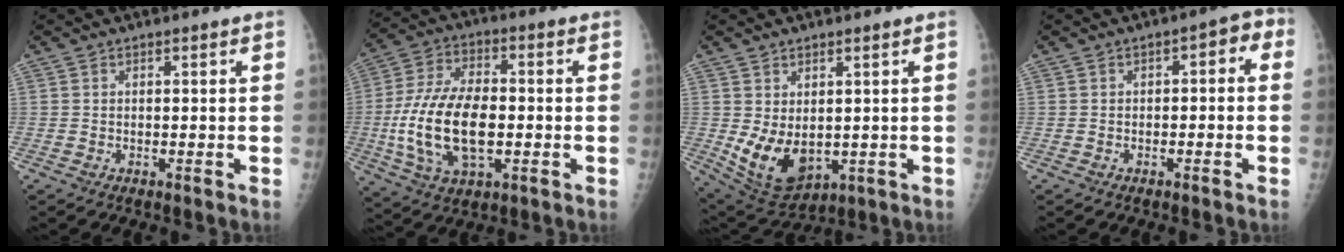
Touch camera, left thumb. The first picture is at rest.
{"total": 17.7, "force": [-2.4, 9.5, 14.7], "torque": [-0.284, 0.010, -0.038]}
{"total": 9.8, "force": [-0.2, 6.5, 7.3], "torque": [-0.104, -0.017, 0.022]}
{"total": 4.0, "force": [-0.5, 2.5, 3.0], "torque": [-0.018, 0.031, -0.015]}